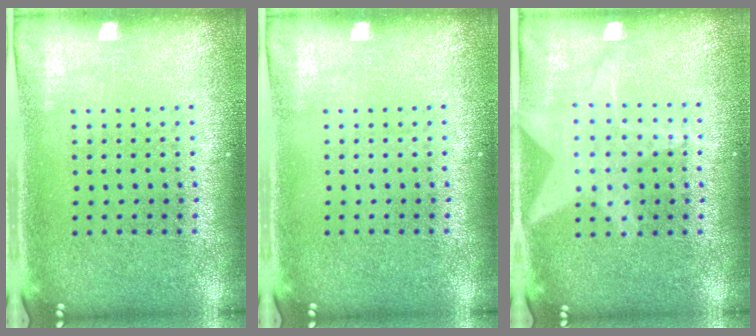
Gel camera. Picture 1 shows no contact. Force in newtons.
{"total": 0.0}
{"total": 0.6, "press": 0.5, "slide": 0.2}